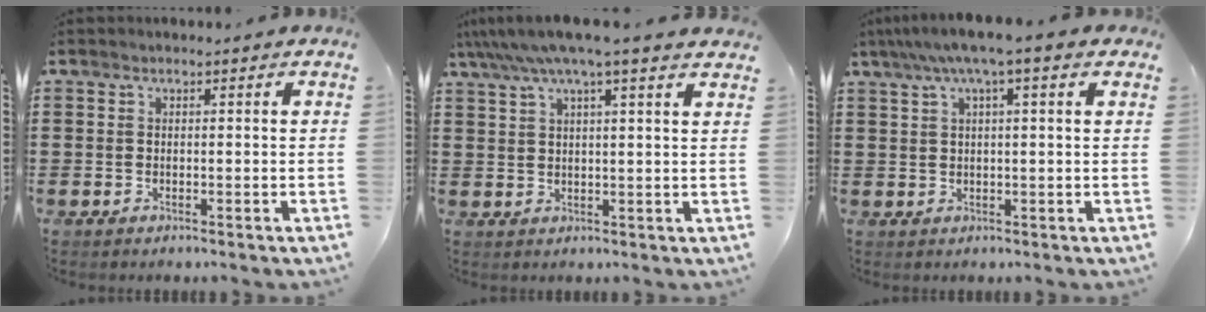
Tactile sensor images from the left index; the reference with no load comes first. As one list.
[{"total": 6.0, "force": [4.6, -0.1, 3.8], "torque": [-0.088, -0.012, 0.080]}, {"total": 4.6, "force": [2.3, 0.3, 4.0], "torque": [-0.082, 0.007, 0.038]}]